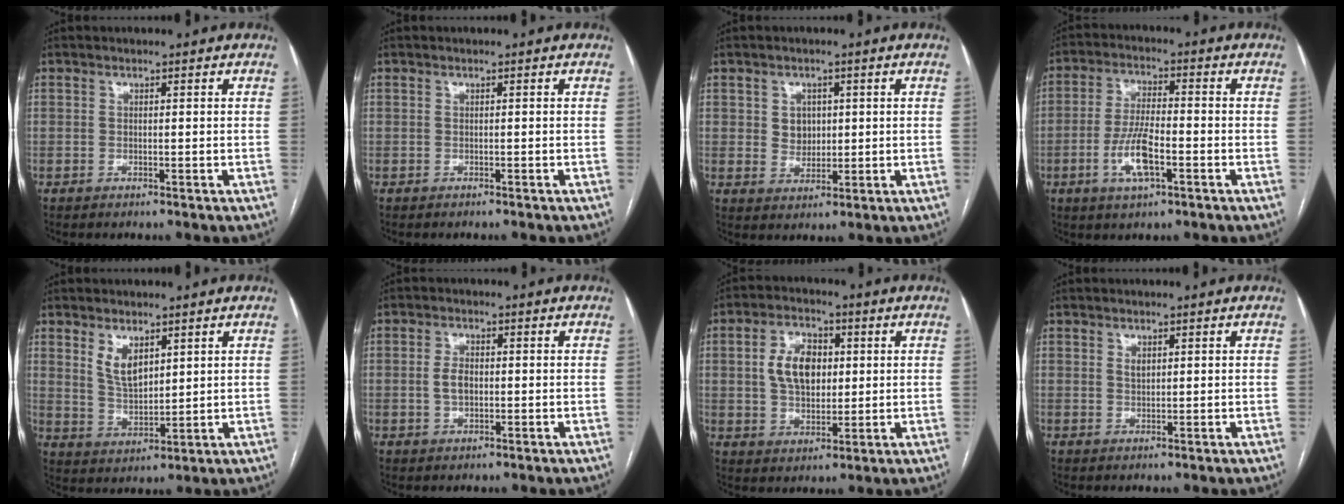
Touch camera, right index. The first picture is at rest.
{"total": 0.7, "force": [-0.6, 0.0, 0.3], "torque": [-0.003, -0.002, -0.008]}
{"total": 3.6, "force": [0.9, 3.1, 1.7], "torque": [-0.024, 0.004, 0.019]}
{"total": 10.0, "force": [-3.6, 2.5, 9.0], "torque": [-0.186, -0.004, -0.065]}
{"total": 5.4, "force": [2.9, 2.6, 3.8], "torque": [-0.076, -0.006, 0.063]}
{"total": 2.9, "force": [-0.1, 1.7, 2.3], "torque": [-0.049, 0.003, -0.002]}
{"total": 8.7, "force": [1.6, 5.5, 6.6], "torque": [-0.129, 0.016, 0.035]}
{"total": 1.4, "force": [0.6, 0.8, 0.9], "torque": [-0.017, -0.001, 0.014]}